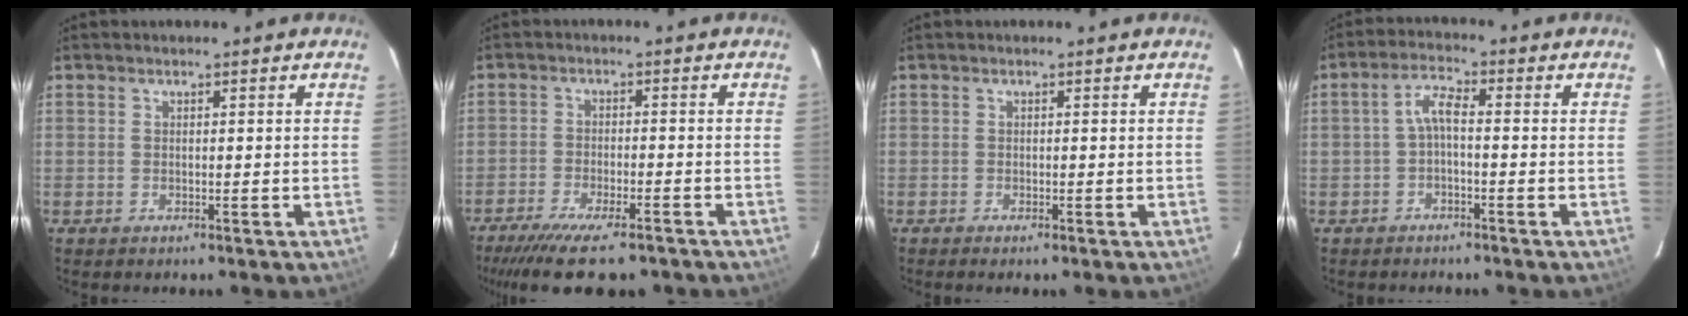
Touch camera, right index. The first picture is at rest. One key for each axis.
{"total": 12.3, "fx": -9.9, "fy": 2.6, "fz": 6.9, "tx": -0.151, "ty": -0.036, "tz": -0.162}
{"total": 0.6, "fx": -0.5, "fy": -0.2, "fz": 0.4, "tx": -0.007, "ty": -0.001, "tz": -0.011}
{"total": 3.4, "fx": -1.1, "fy": 0.9, "fz": 3.1, "tx": -0.068, "ty": 0.012, "tz": -0.023}